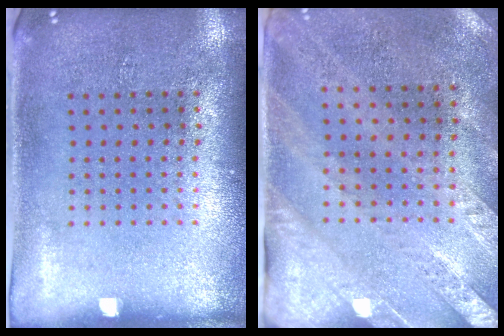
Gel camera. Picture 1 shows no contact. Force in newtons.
{"total": 2.5, "press": 2.1, "slide": 1.3}